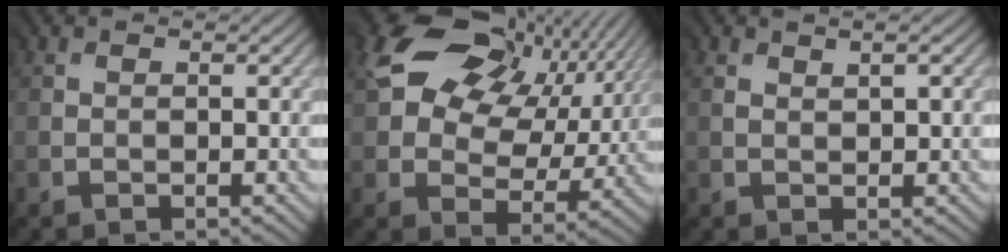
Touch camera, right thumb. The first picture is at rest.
{"total": 15.0, "force": [6.1, 9.2, 10.2], "torque": [-0.202, 0.019, 0.108]}
{"total": 1.4, "force": [1.1, 0.0, 0.8], "torque": [-0.021, -0.001, 0.027]}